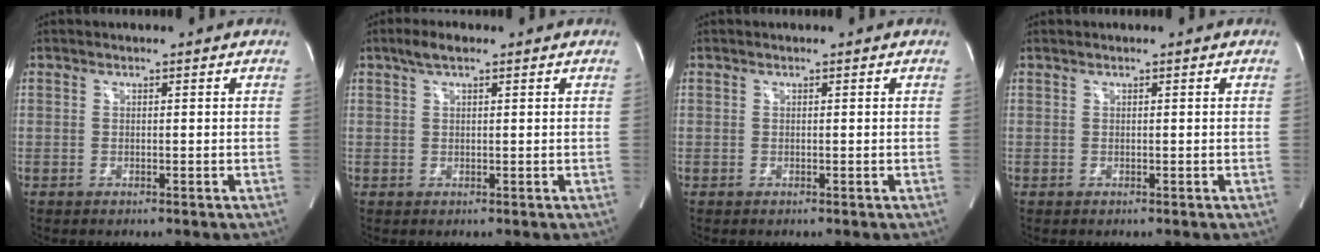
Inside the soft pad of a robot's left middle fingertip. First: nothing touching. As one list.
[{"total": 2.8, "force": [1.9, 0.8, 2.0], "torque": [-0.046, 0.016, 0.035]}, {"total": 0.0}, {"total": 0.0}]